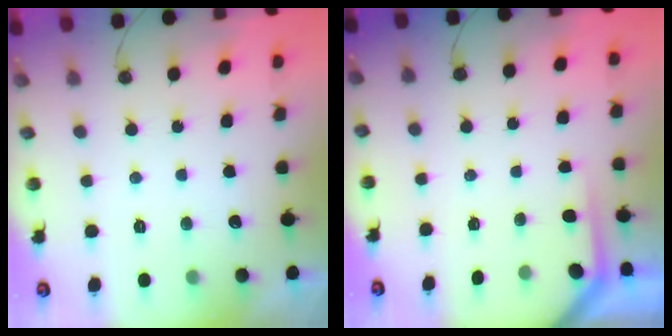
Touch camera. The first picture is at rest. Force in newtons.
{"total": 2.4, "press": 2.4, "slide": 0.2}